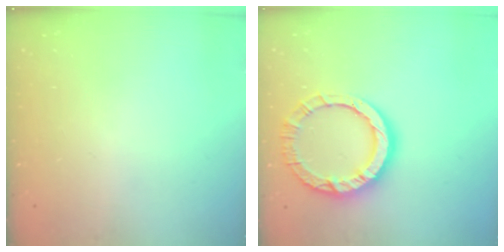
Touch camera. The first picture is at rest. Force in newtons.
{"total": 13.3, "press": 13.2, "slide": 1.4}